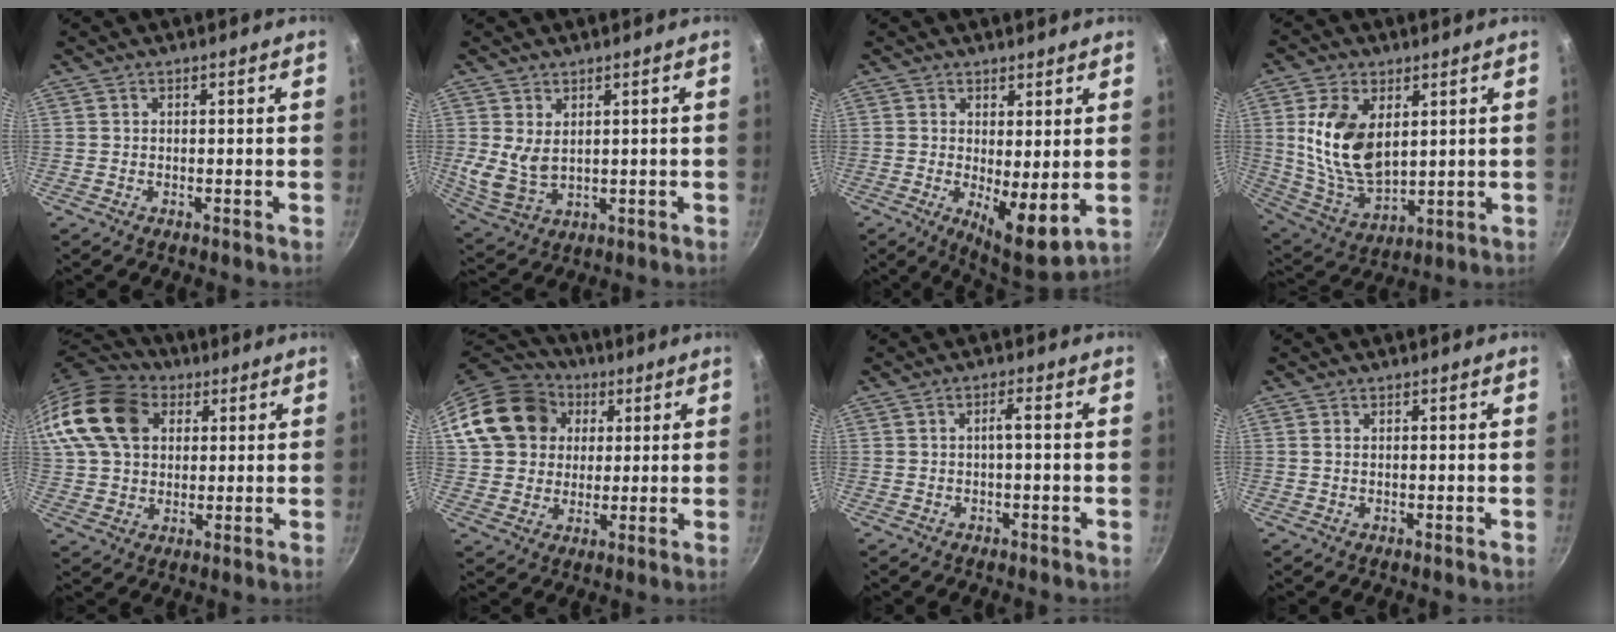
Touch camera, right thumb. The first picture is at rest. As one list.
[{"total": 7.1, "force": [1.6, 4.6, 5.1], "torque": [-0.092, -0.027, 0.045]}, {"total": 8.5, "force": [0.4, 2.8, 8.0], "torque": [-0.113, -0.029, 0.010]}, {"total": 15.2, "force": [3.5, 9.1, 11.7], "torque": [-0.206, -0.029, 0.079]}, {"total": 20.4, "force": [6.7, 15.0, 12.1], "torque": [-0.248, 0.019, 0.112]}, {"total": 18.2, "force": [4.9, 15.0, 8.9], "torque": [-0.152, 0.026, 0.083]}, {"total": 1.9, "force": [-0.3, 0.3, 1.9], "torque": [-0.040, 0.012, -0.005]}, {"total": 0.5, "force": [0.2, 0.2, 0.4], "torque": [-0.008, 0.000, 0.003]}]